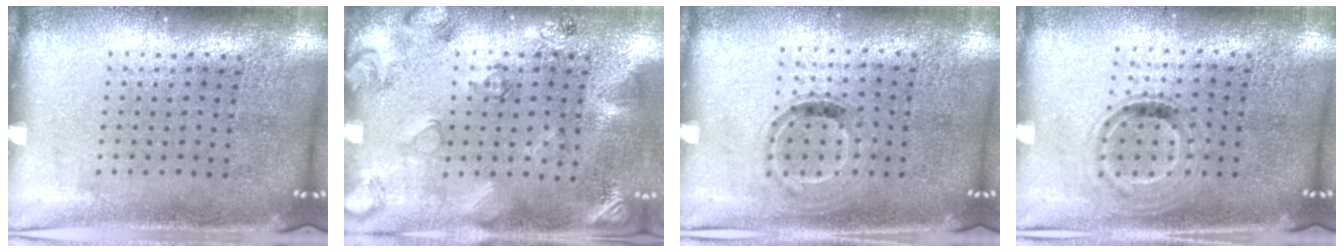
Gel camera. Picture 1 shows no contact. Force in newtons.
{"total": 2.5, "press": 1.8, "slide": 1.8}
{"total": 0.9, "press": 0.8, "slide": 0.5}
{"total": 0.8, "press": 0.7, "slide": 0.4}